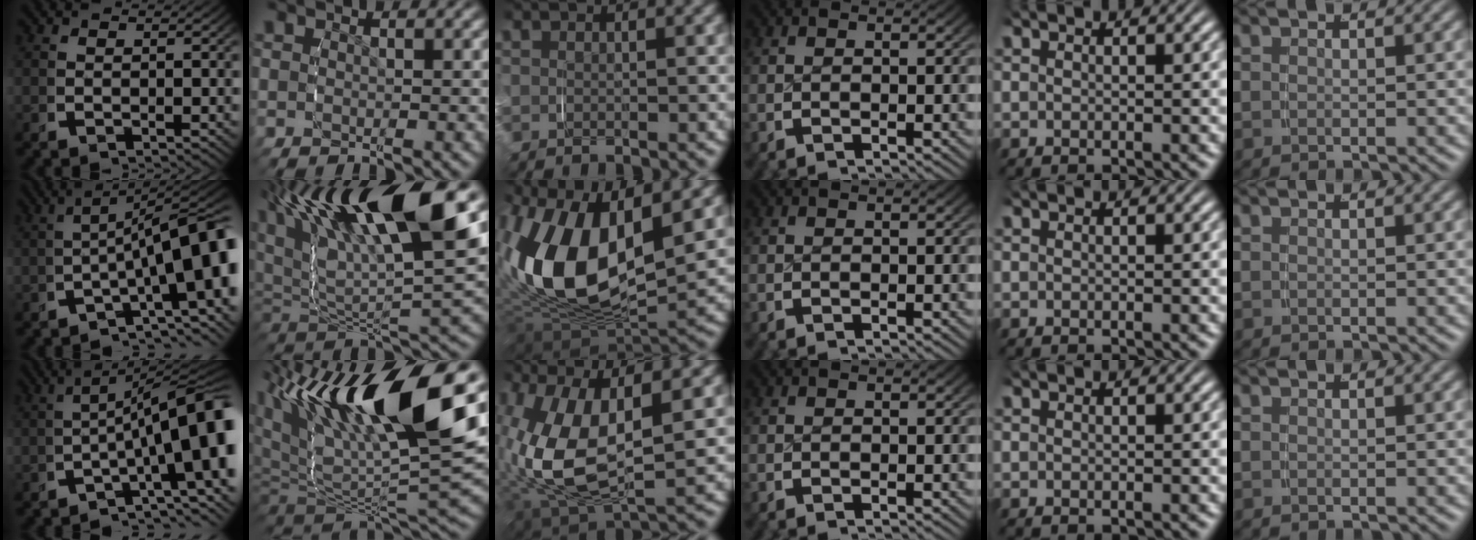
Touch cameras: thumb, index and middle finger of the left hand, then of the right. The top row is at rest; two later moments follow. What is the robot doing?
{"motion": "grasp_and_lifting", "object": "keyboard"}